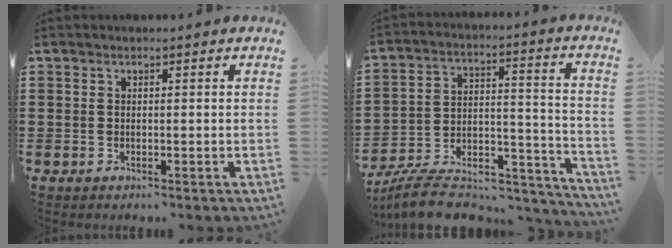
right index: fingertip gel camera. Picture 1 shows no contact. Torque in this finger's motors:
{"motor_torque": [-1.55, 0.59, -0.99, -0.21]}